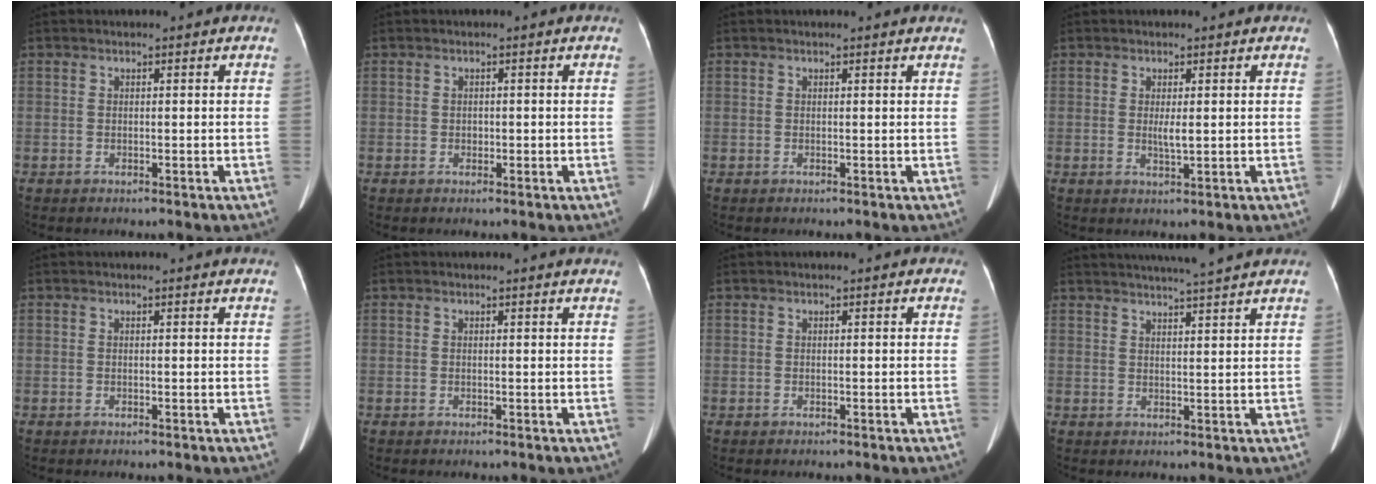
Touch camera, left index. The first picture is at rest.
{"total": 0.7, "force": [-0.1, 0.6, 0.4], "torque": [-0.006, 0.002, -0.003]}
{"total": 1.6, "force": [1.5, -0.2, 0.5], "torque": [-0.016, 0.002, 0.014]}
{"total": 1.9, "force": [0.2, 0.3, 1.9], "torque": [-0.038, -0.004, 0.005]}
{"total": 1.6, "force": [1.5, -0.2, 0.5], "torque": [-0.018, -0.003, 0.011]}
{"total": 3.3, "force": [3.1, -0.3, 1.0], "torque": [-0.015, 0.003, 0.024]}
{"total": 0.9, "force": [0.7, 0.3, 0.4], "torque": [-0.009, 0.009, 0.004]}
{"total": 10.3, "force": [9.3, -0.9, 4.5], "torque": [-0.072, 0.016, 0.119]}